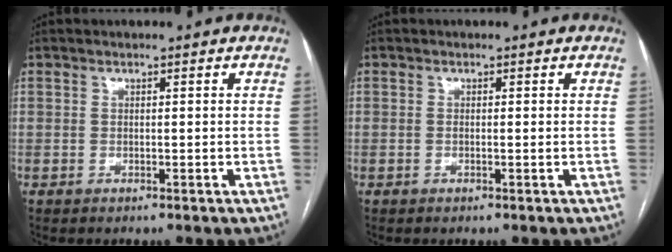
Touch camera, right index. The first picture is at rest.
{"total": 0.6, "force": [0.0, 0.1, 0.5], "torque": [-0.014, -0.002, 0.001]}